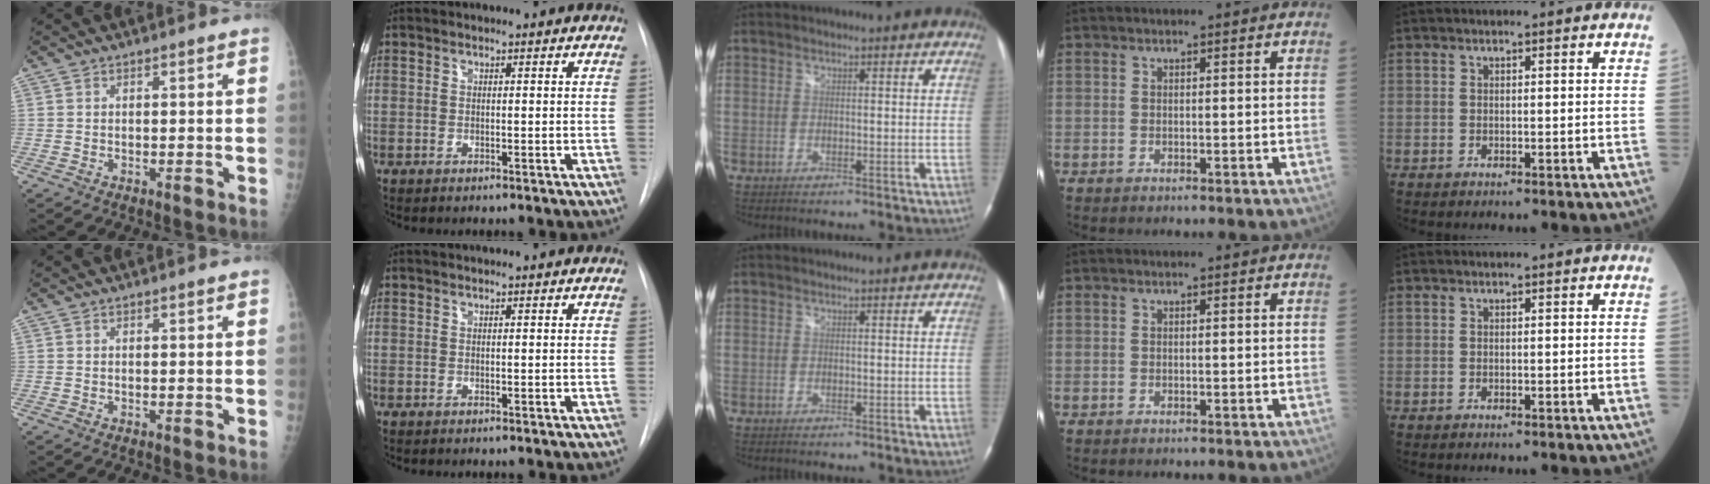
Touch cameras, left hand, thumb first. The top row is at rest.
{}